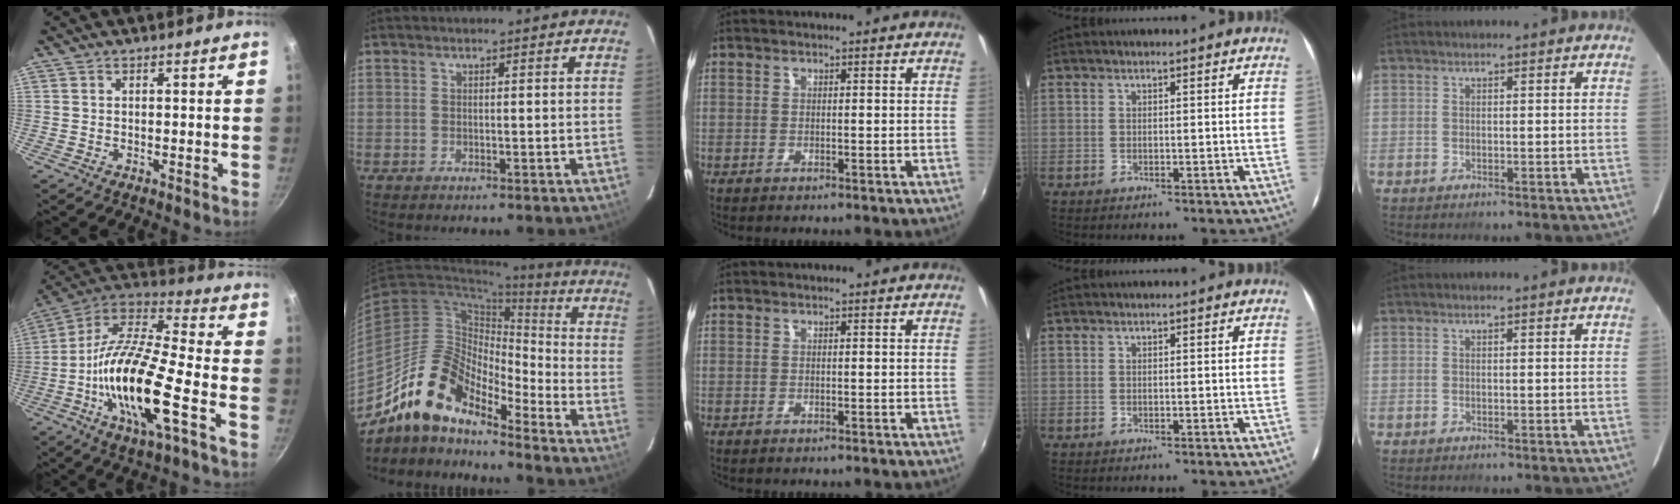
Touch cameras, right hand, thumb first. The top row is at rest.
{"thumb": {"total": 20.5, "force": [-6.5, 5.1, 18.8], "torque": [-0.347, 0.029, -0.142]}, "index": {"total": 15.8, "force": [-12.6, 5.5, 7.7], "torque": [-0.140, 0.003, -0.247]}}